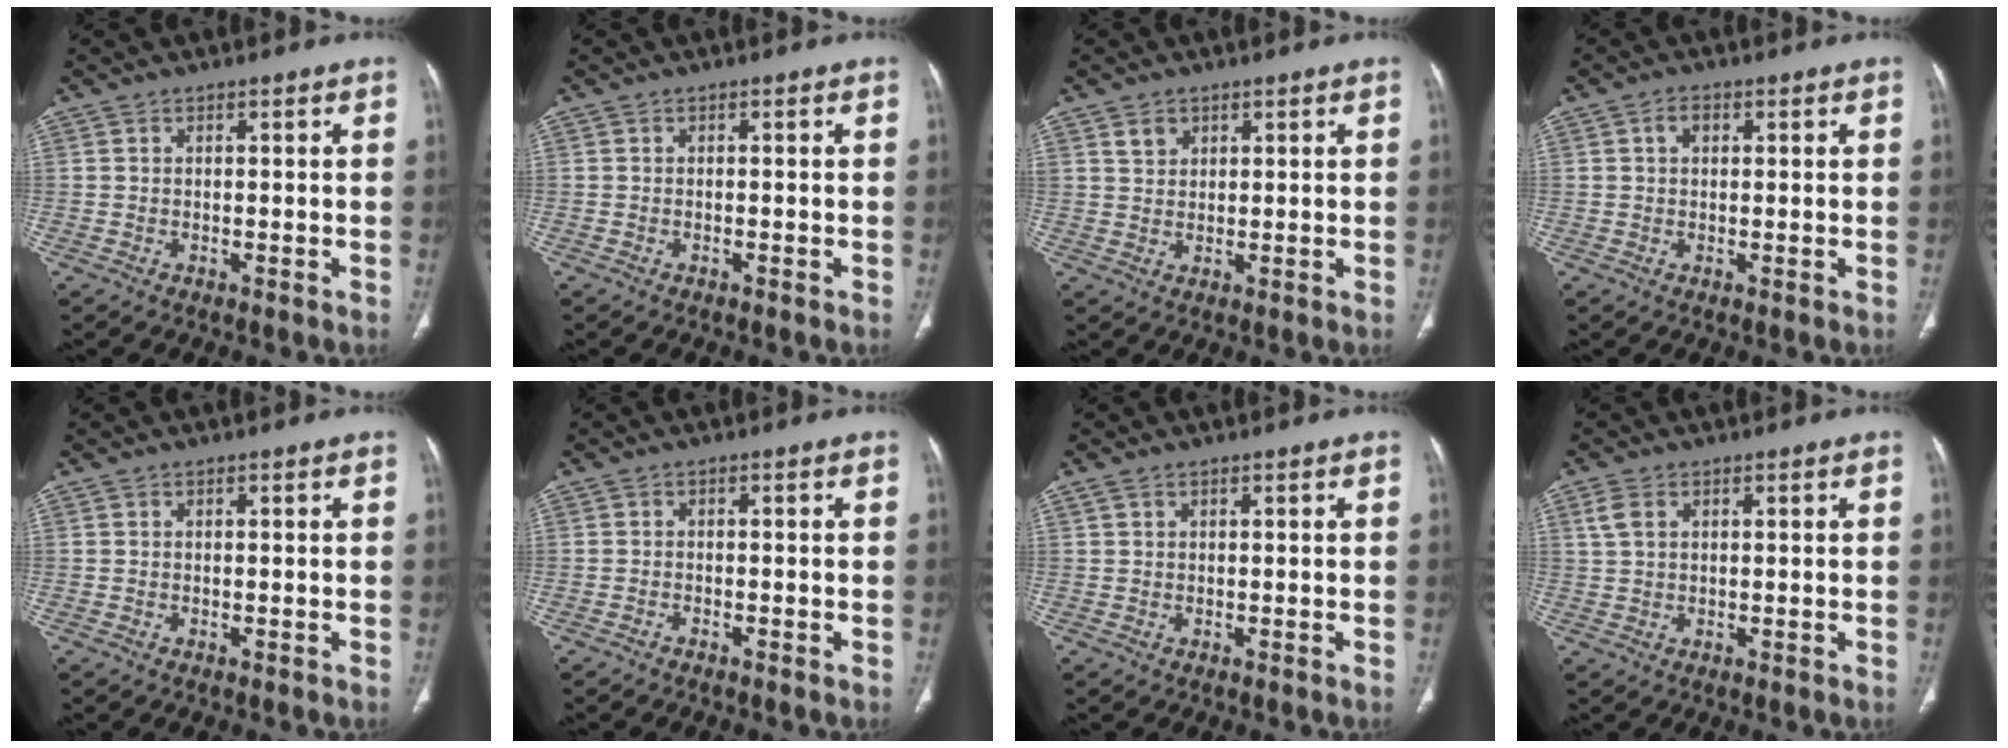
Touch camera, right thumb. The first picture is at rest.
{"total": 0.0}
{"total": 2.8, "force": [1.7, 1.9, 1.0], "torque": [-0.008, -0.009, 0.035]}
{"total": 2.1, "force": [0.6, 1.5, 1.4], "torque": [-0.018, 0.007, 0.009]}
{"total": 0.0}
{"total": 0.6, "force": [-0.5, 0.1, 0.2], "torque": [-0.007, 0.005, -0.009]}
{"total": 1.0, "force": [0.7, 0.4, 0.6], "torque": [-0.021, 0.018, 0.022]}
{"total": 3.0, "force": [1.2, 1.8, 2.0], "torque": [-0.048, 0.006, 0.032]}